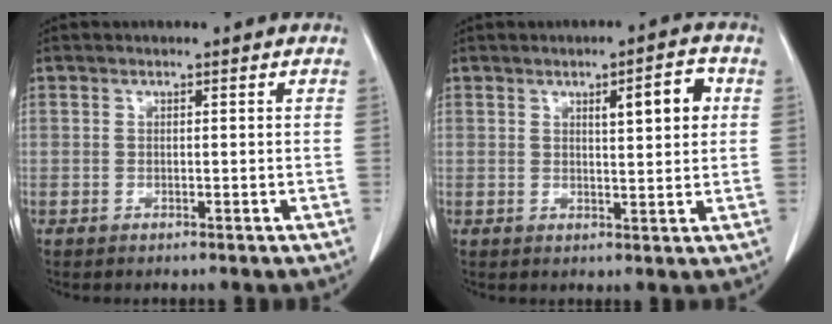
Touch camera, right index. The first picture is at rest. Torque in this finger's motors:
{"motor_torque": [0.44, 0.23, 0.09, 0.02]}